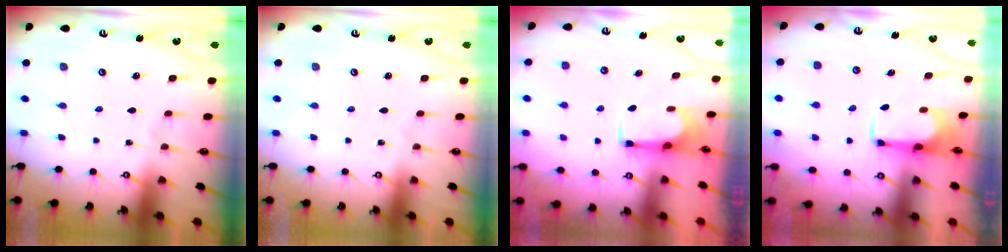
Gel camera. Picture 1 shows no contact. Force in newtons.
{"total": 0.0}
{"total": 2.4, "press": 2.4, "slide": 0.4}
{"total": 1.4, "press": 1.3, "slide": 0.6}